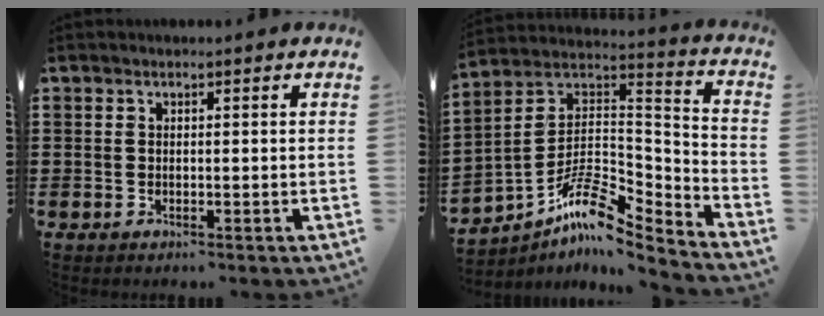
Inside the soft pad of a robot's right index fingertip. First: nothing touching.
{"total": 8.6, "force": [-5.8, 3.1, 5.6], "torque": [-0.125, -0.014, -0.118]}